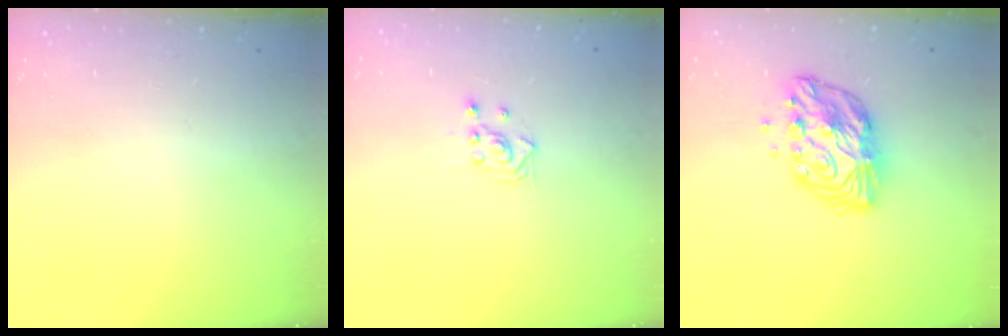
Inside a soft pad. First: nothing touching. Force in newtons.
{"total": 2.3, "press": 2.3, "slide": 0.3}
{"total": 11.1, "press": 11.1, "slide": 0.8}